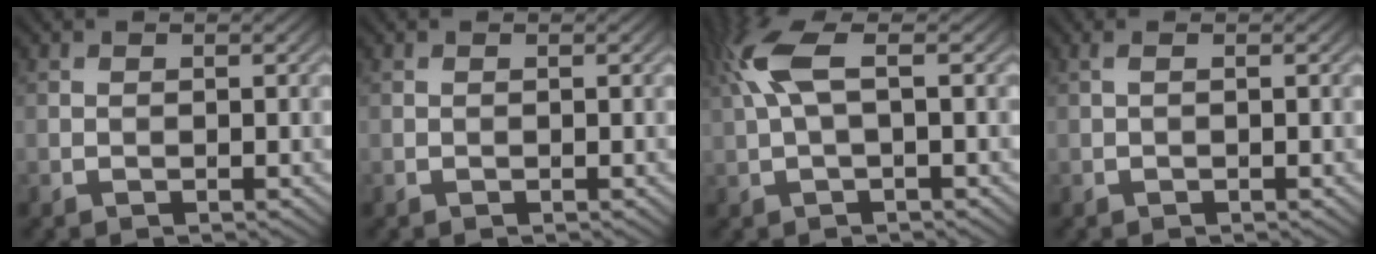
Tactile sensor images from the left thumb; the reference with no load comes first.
{"total": 0.0}
{"total": 6.1, "force": [1.6, 1.8, 5.6], "torque": [-0.142, 0.018, 0.026]}
{"total": 0.6, "force": [0.0, 0.1, 0.6], "torque": [-0.014, 0.003, 0.000]}